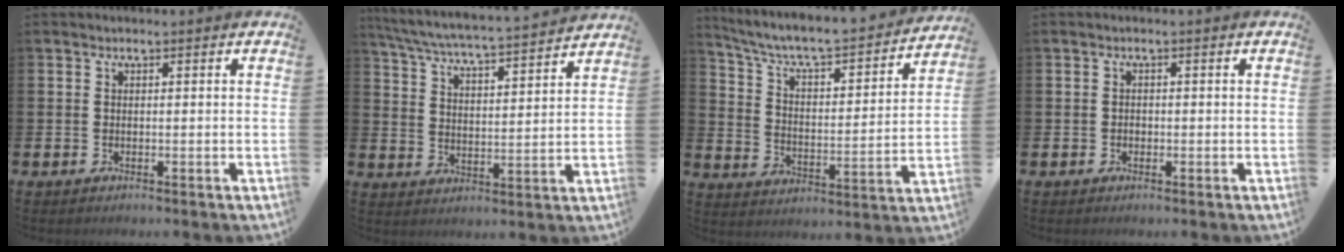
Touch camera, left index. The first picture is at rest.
{"total": 5.8, "force": [5.5, 0.0, 1.6], "torque": [-0.056, -0.047, 0.091]}
{"total": 6.8, "force": [6.1, 1.3, 2.8], "torque": [-0.084, -0.049, 0.098]}
{"total": 0.8, "force": [-0.3, 0.7, 0.2], "torque": [-0.001, 0.001, -0.008]}